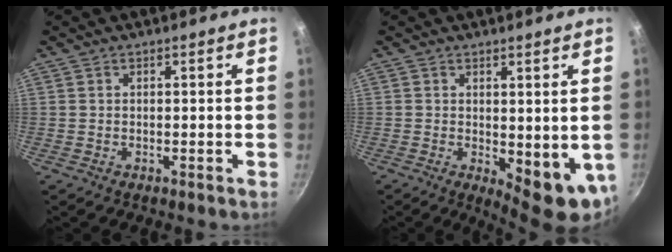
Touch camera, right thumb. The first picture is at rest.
{"total": 8.7, "force": [0.0, 3.8, 7.9], "torque": [-0.082, -0.013, 0.010]}